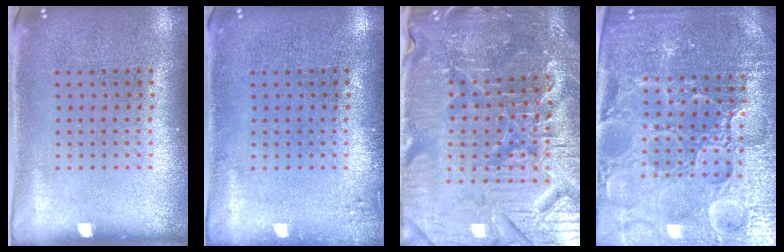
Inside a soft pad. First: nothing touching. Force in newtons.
{"total": 1.0, "press": 1.0, "slide": 0.2}
{"total": 5.5, "press": 5.2, "slide": 1.6}
{"total": 5.2, "press": 4.9, "slide": 1.8}